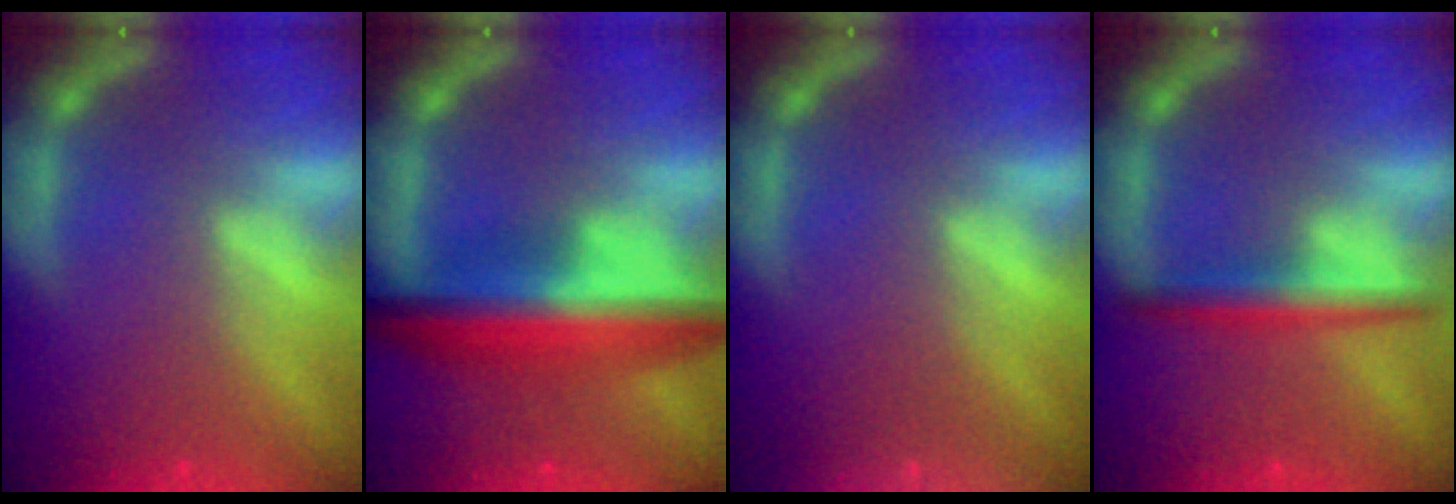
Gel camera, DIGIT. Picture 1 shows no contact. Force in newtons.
{"total": 9.0}
{"total": 9.0}
{"total": 3.5}